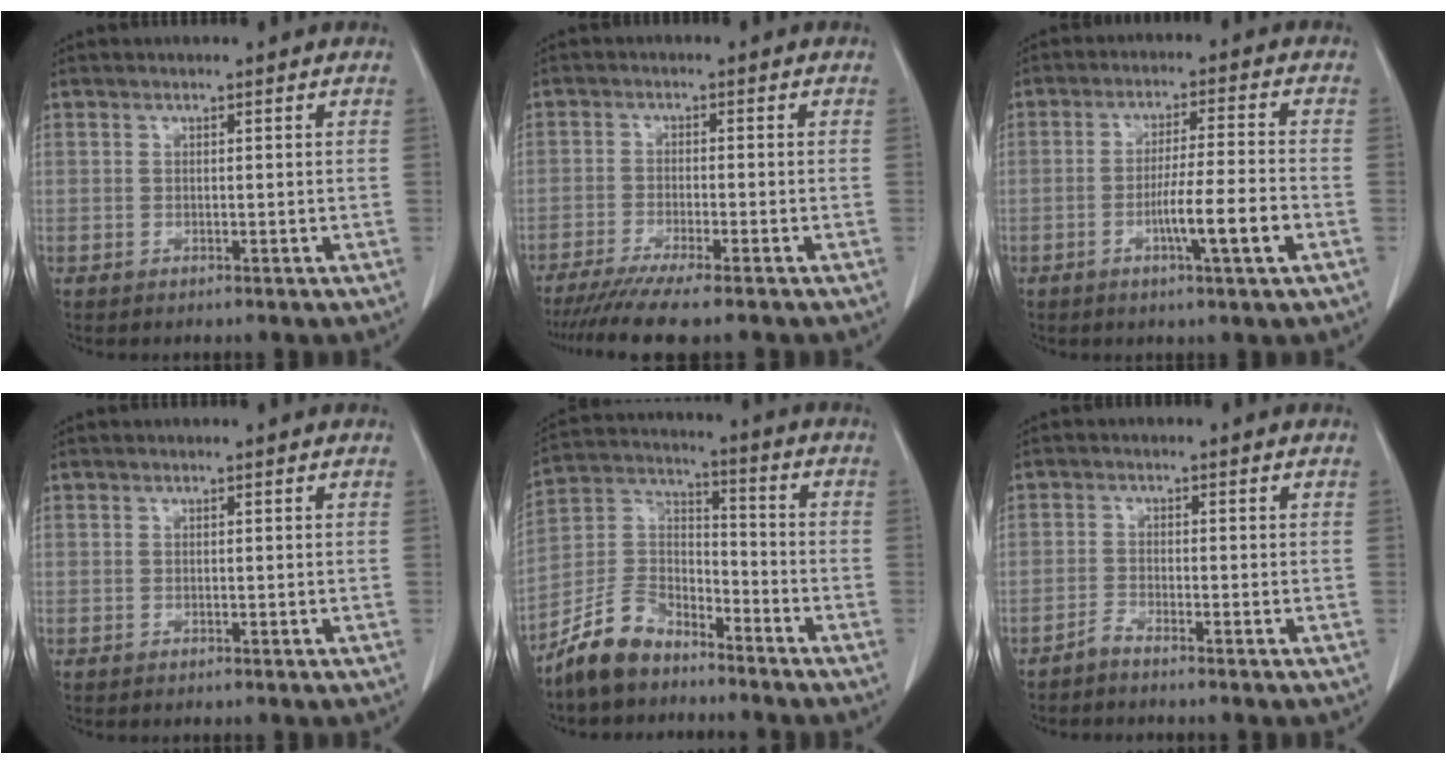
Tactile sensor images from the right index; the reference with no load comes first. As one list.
[{"total": 9.4, "force": [-7.7, -0.3, 5.4], "torque": [-0.073, -0.024, -0.122]}, {"total": 7.9, "force": [-2.9, -0.3, 7.4], "torque": [-0.121, -0.007, -0.050]}, {"total": 0.0}, {"total": 10.2, "force": [-8.2, 4.6, 3.8], "torque": [-0.084, 0.020, -0.160]}, {"total": 1.6, "force": [-1.4, -0.4, 0.4], "torque": [-0.008, 0.000, -0.031]}]